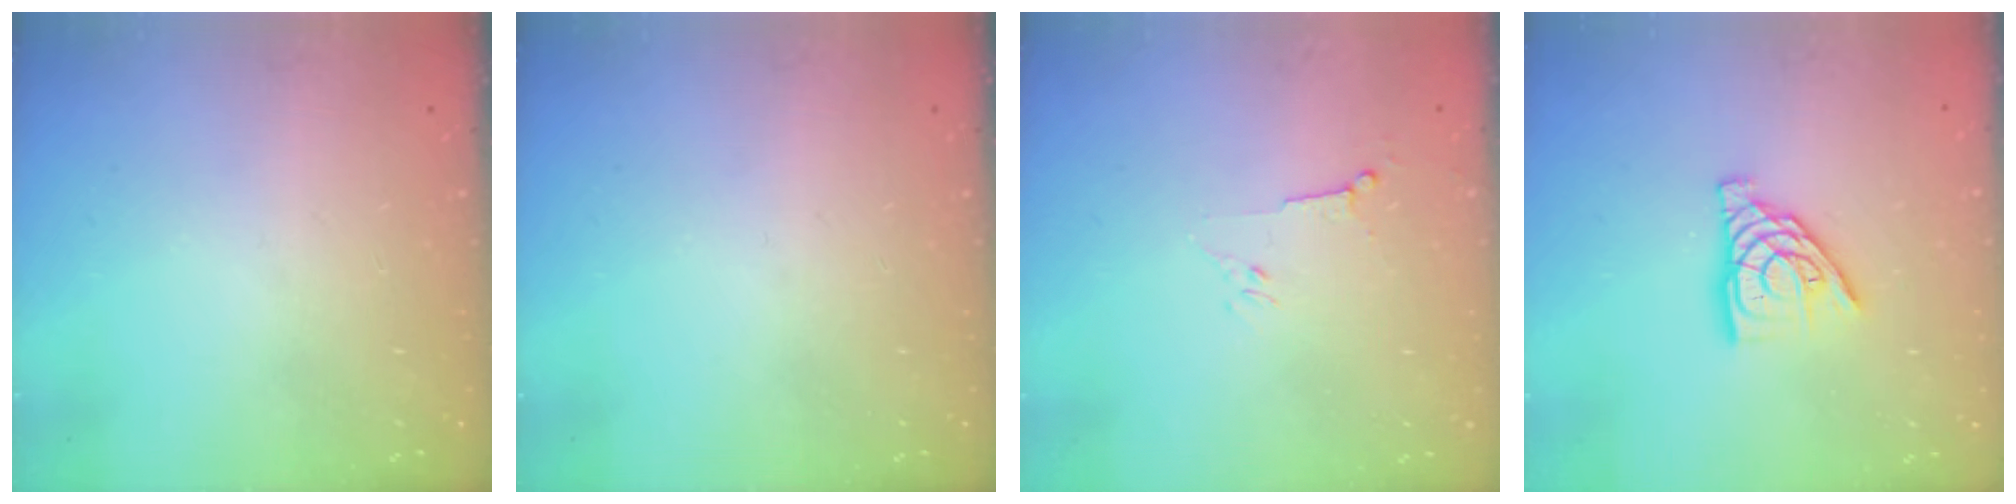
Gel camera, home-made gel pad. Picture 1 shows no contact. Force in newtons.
{"total": 0.0}
{"total": 3.5, "press": 3.4, "slide": 0.8}
{"total": 10.8, "press": 10.8, "slide": 0.8}